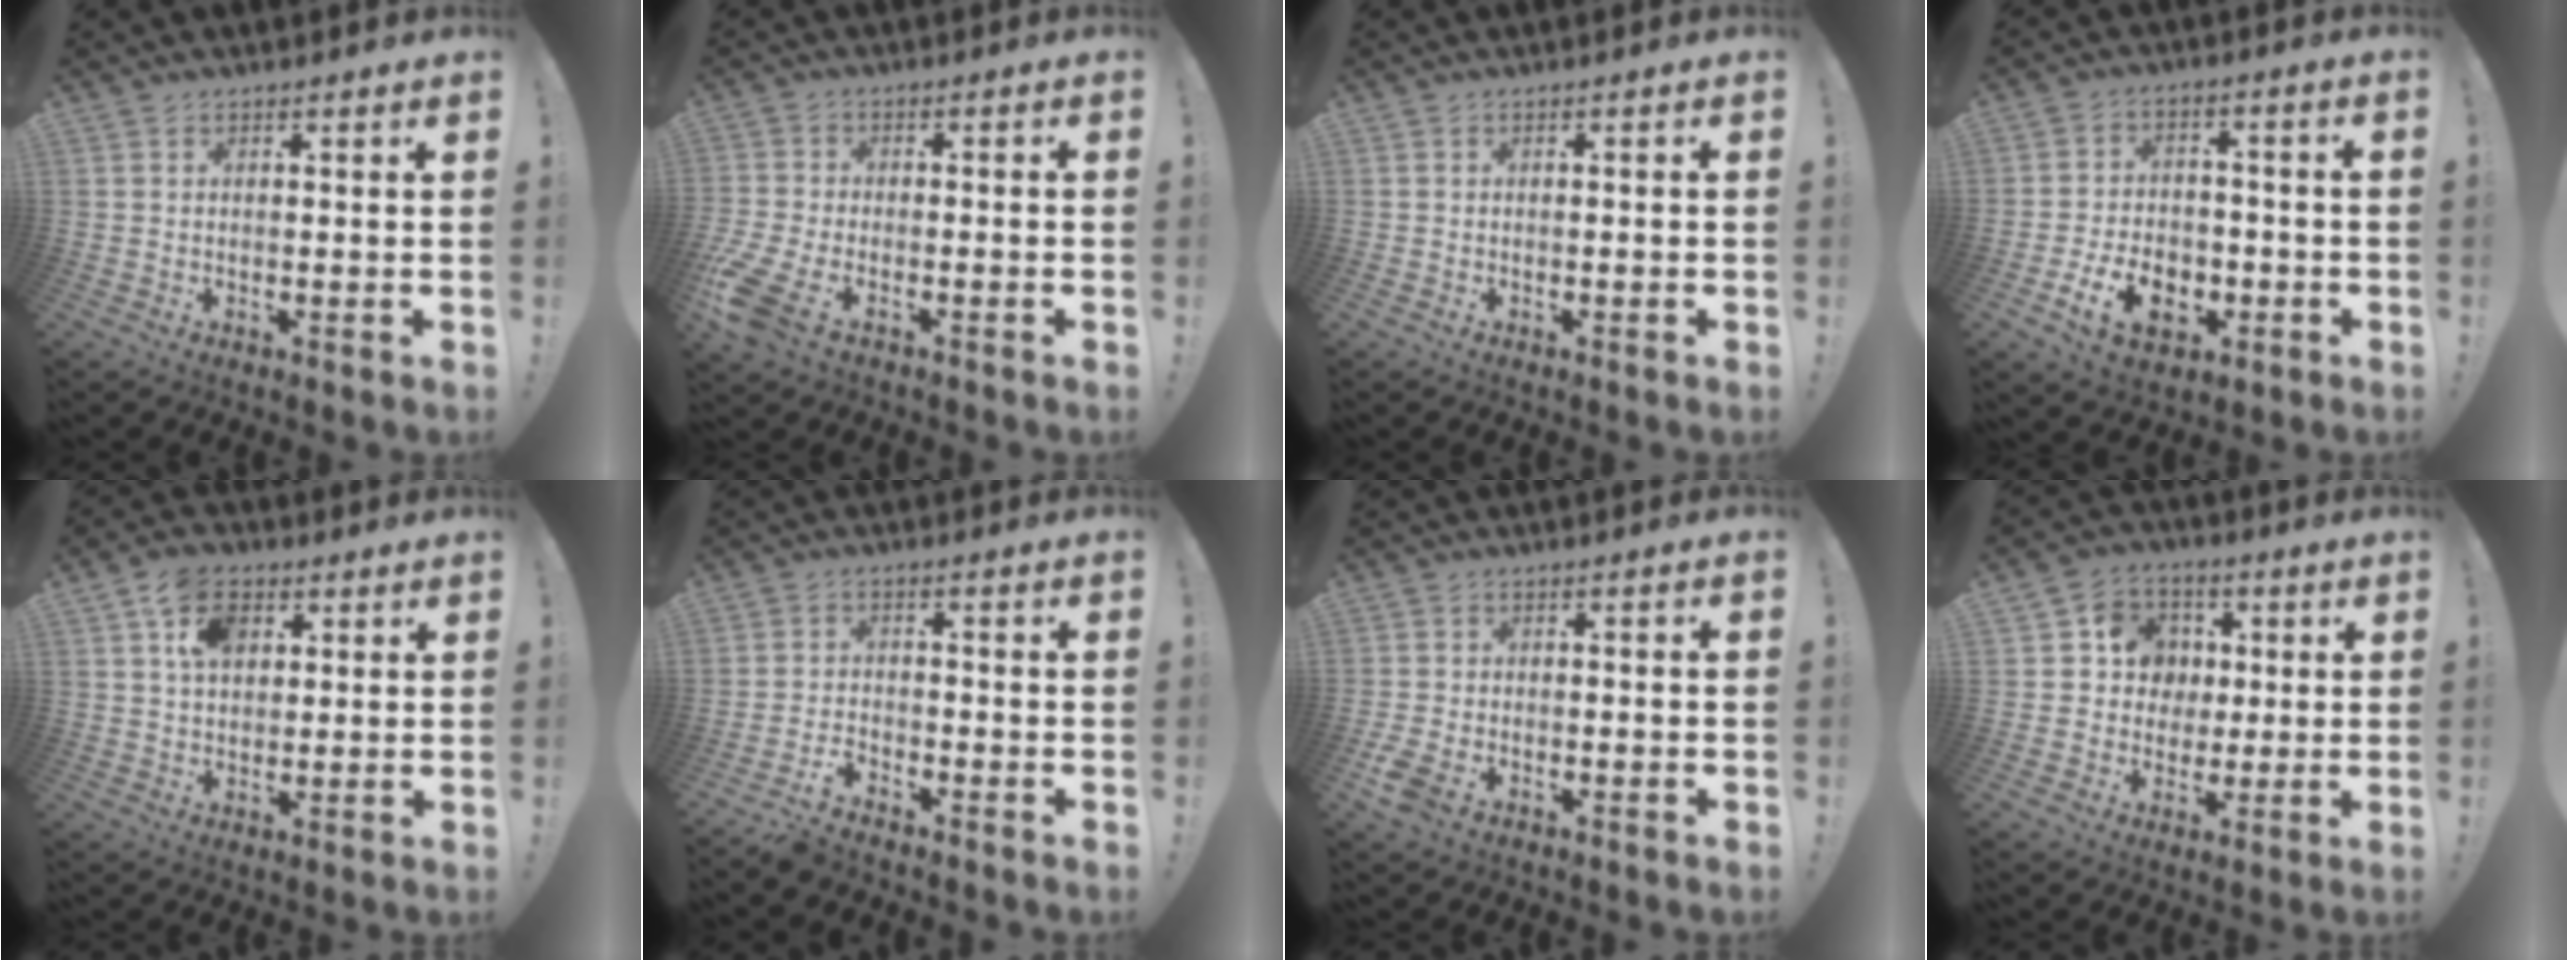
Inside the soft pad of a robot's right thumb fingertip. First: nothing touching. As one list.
[{"total": 8.8, "force": [-5.4, 3.5, 5.9], "torque": [-0.140, 0.009, -0.101]}, {"total": 0.9, "force": [-0.7, -0.3, 0.4], "torque": [-0.008, -0.001, -0.012]}, {"total": 11.6, "force": [-5.0, 7.7, 7.0], "torque": [-0.117, 0.035, -0.085]}, {"total": 9.5, "force": [3.9, 6.6, 5.7], "torque": [-0.097, 0.003, 0.073]}, {"total": 4.1, "force": [-3.7, 0.8, 1.4], "torque": [-0.041, -0.001, -0.073]}, {"total": 5.6, "force": [-3.4, 2.7, 3.5], "torque": [-0.083, 0.002, -0.062]}, {"total": 9.4, "force": [0.7, 9.1, 2.4], "torque": [-0.032, 0.002, 0.022]}]